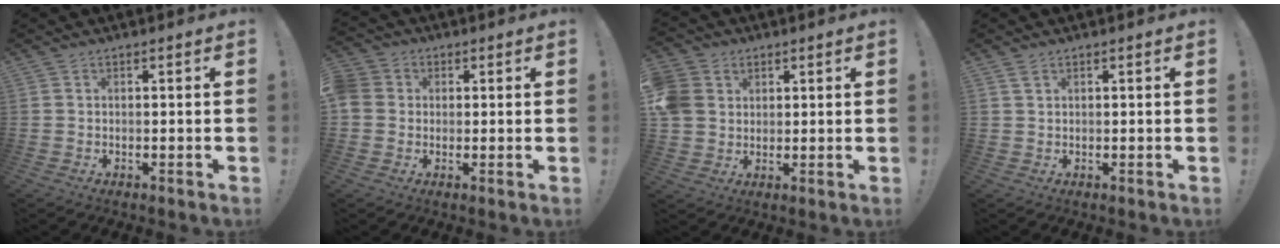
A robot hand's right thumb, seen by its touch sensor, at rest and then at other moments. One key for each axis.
{"total": 4.9, "fx": 0.1, "fy": 4.6, "fz": 1.6, "tx": -0.040, "ty": 0.013, "tz": 0.004}
{"total": 7.8, "fx": 2.4, "fy": 6.9, "fz": 2.8, "tx": -0.060, "ty": -0.008, "tz": 0.050}
{"total": 1.7, "fx": 1.1, "fy": 0.7, "fz": 1.0, "tx": -0.021, "ty": 0.001, "tz": 0.020}